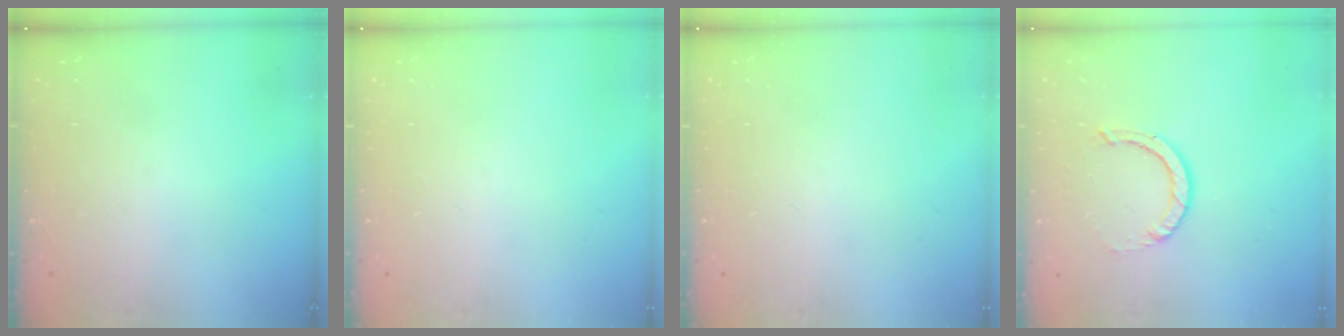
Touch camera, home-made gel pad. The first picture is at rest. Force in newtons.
{"total": 0.0}
{"total": 0.0}
{"total": 2.9, "press": 2.9, "slide": 0.2}